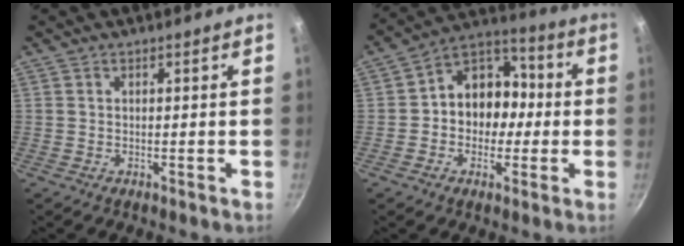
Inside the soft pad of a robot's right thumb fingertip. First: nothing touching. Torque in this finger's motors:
{"motor_torque": [-0.15, 0.47, 0.23, 0.11, 0.05]}